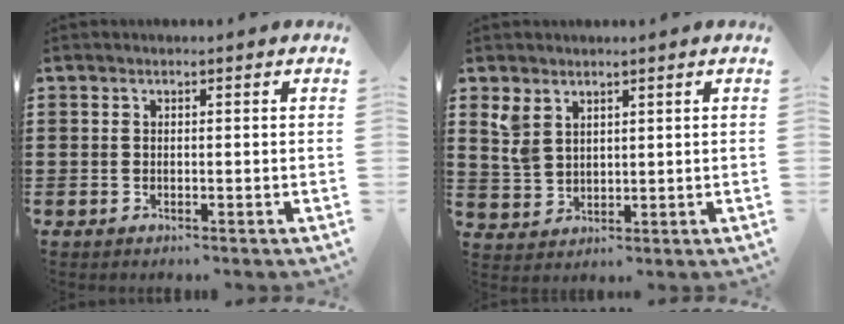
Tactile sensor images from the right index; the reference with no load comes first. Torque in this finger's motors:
{"motor_torque": [0.11, 0.36, 0.10, 0.03]}